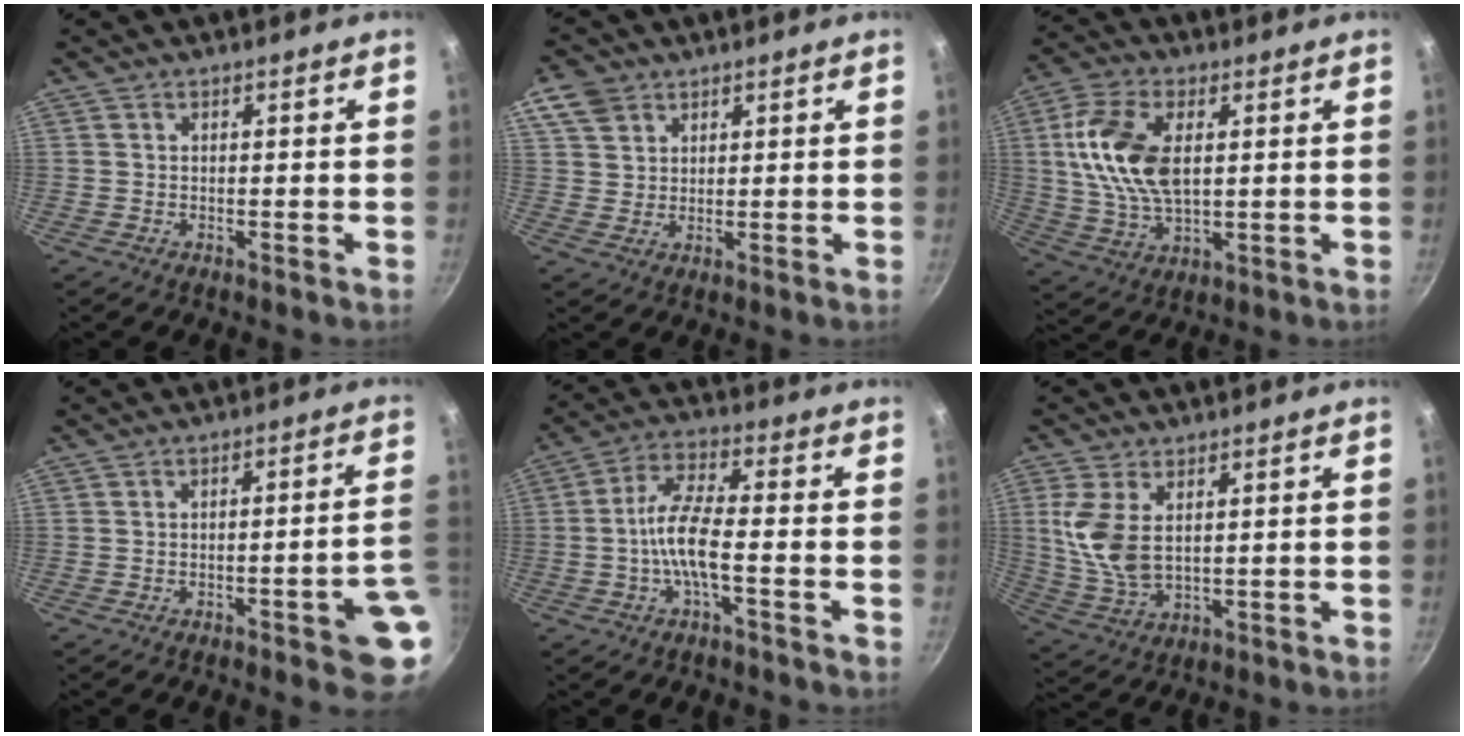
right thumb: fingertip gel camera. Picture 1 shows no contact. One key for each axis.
{"total": 6.2, "fx": 3.4, "fy": 4.7, "fz": 2.2, "tx": -0.026, "ty": -0.004, "tz": 0.065}
{"total": 14.6, "fx": 2.7, "fy": 8.2, "fz": 11.8, "tx": -0.226, "ty": -0.002, "tz": 0.053}
{"total": 8.9, "fx": -3.3, "fy": 1.8, "fz": 8.0, "tx": -0.077, "ty": 0.035, "tz": -0.035}
{"total": 8.3, "fx": -2.2, "fy": 2.3, "fz": 7.6, "tx": -0.157, "ty": 0.030, "tz": -0.053}
{"total": 9.2, "fx": 2.1, "fy": 5.1, "fz": 7.3, "tx": -0.154, "ty": -0.014, "tz": 0.055}